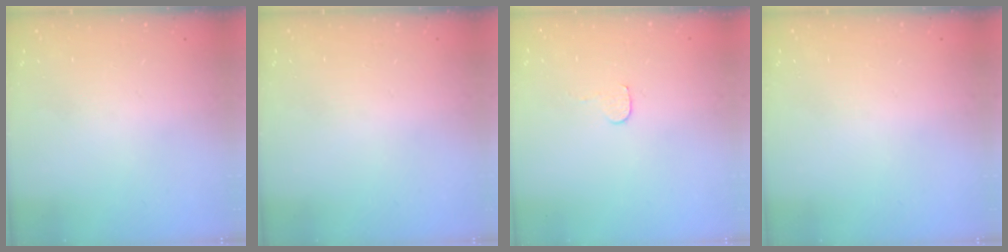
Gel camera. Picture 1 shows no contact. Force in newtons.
{"total": 0.5, "press": 0.5, "slide": 0.1}
{"total": 4.1, "press": 4.1, "slide": 0.3}
{"total": 0.0}